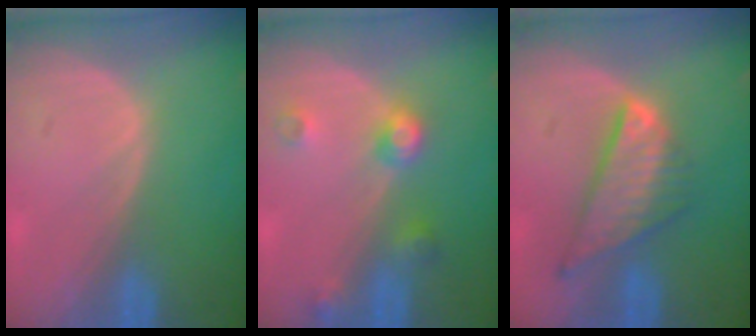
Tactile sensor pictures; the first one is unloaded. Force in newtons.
{"total": 4.4, "press": 3.9, "slide": 2.1}
{"total": 8.3, "press": 7.1, "slide": 4.3}